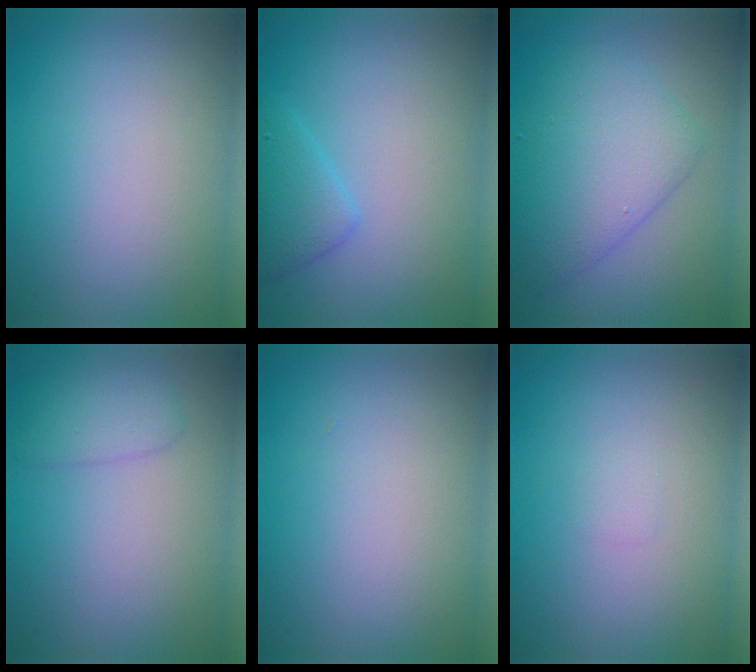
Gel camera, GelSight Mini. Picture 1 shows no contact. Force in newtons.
{"total": 2.4, "press": 2.4, "slide": 0.1}
{"total": 5.3, "press": 5.3, "slide": 0.3}
{"total": 2.1, "press": 2.1, "slide": 0.1}
{"total": 0.0}
{"total": 0.5, "press": 0.5, "slide": 0.0}